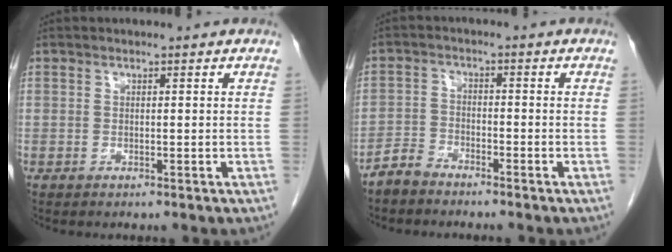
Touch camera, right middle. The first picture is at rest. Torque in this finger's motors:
{"motor_torque": [0.15, -0.04, 0.02, 0.02]}